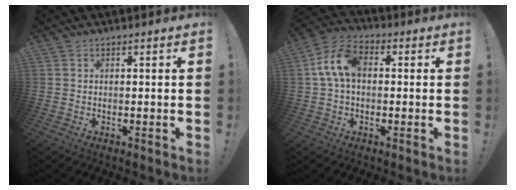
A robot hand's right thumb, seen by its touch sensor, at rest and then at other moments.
{"total": 11.3, "force": [1.1, 7.1, 8.7], "torque": [-0.167, 0.016, 0.024]}